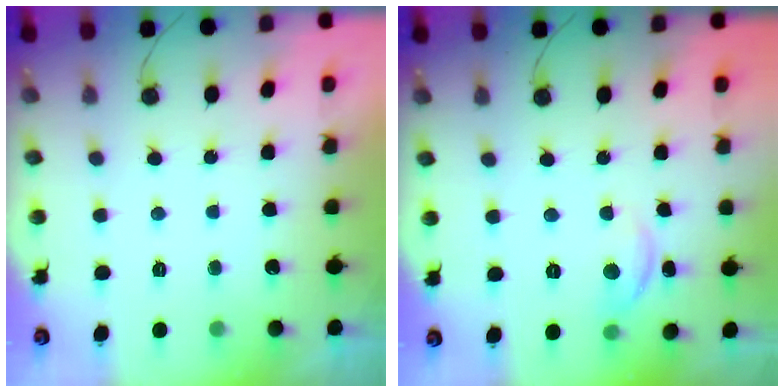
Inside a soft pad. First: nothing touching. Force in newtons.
{"total": 5.4, "press": 5.4, "slide": 0.5}